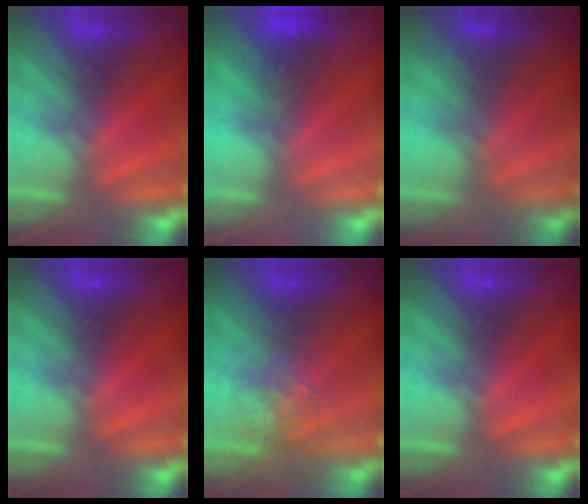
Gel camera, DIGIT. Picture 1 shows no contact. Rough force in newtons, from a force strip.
{"total": 3.7}
{"total": 1.8}
{"total": 0.0}
{"total": 2.7}
{"total": 0.0}